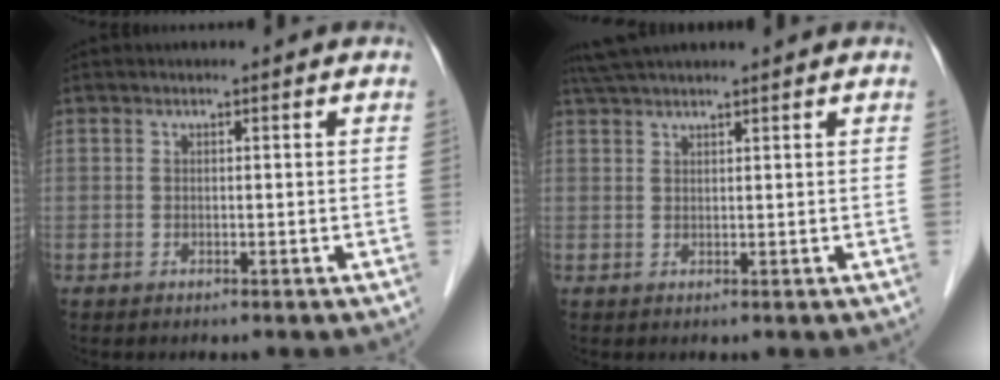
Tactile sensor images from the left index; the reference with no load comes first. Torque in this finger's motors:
{"motor_torque": [0.37, -1.03, 0.74, 0.19]}